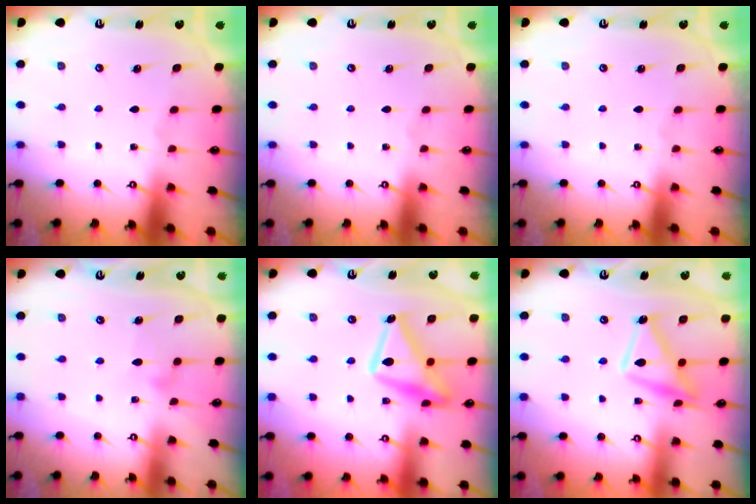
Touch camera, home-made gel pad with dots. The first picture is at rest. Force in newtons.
{"total": 0.0}
{"total": 0.0}
{"total": 5.4, "press": 5.4, "slide": 0.4}
{"total": 18.8, "press": 18.7, "slide": 1.3}
{"total": 13.9, "press": 13.9, "slide": 1.1}